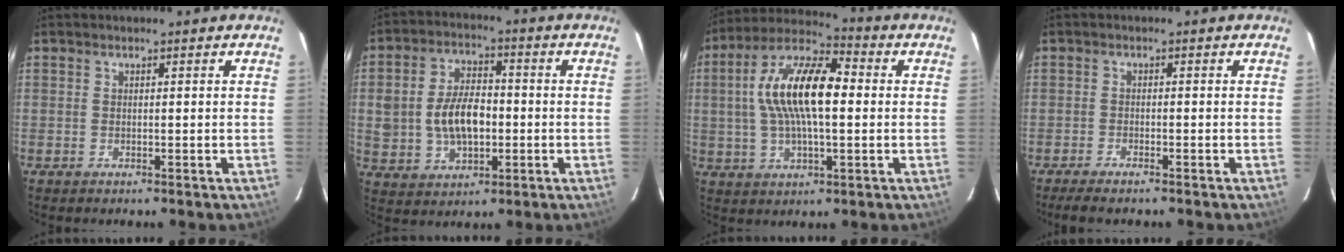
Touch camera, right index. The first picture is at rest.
{"total": 11.0, "force": [-0.9, 6.8, 8.6], "torque": [-0.174, 0.012, -0.003]}
{"total": 15.9, "force": [1.4, 6.0, 14.6], "torque": [-0.279, 0.021, 0.016]}
{"total": 3.8, "force": [-3.2, 0.4, 2.0], "torque": [-0.052, -0.012, -0.059]}